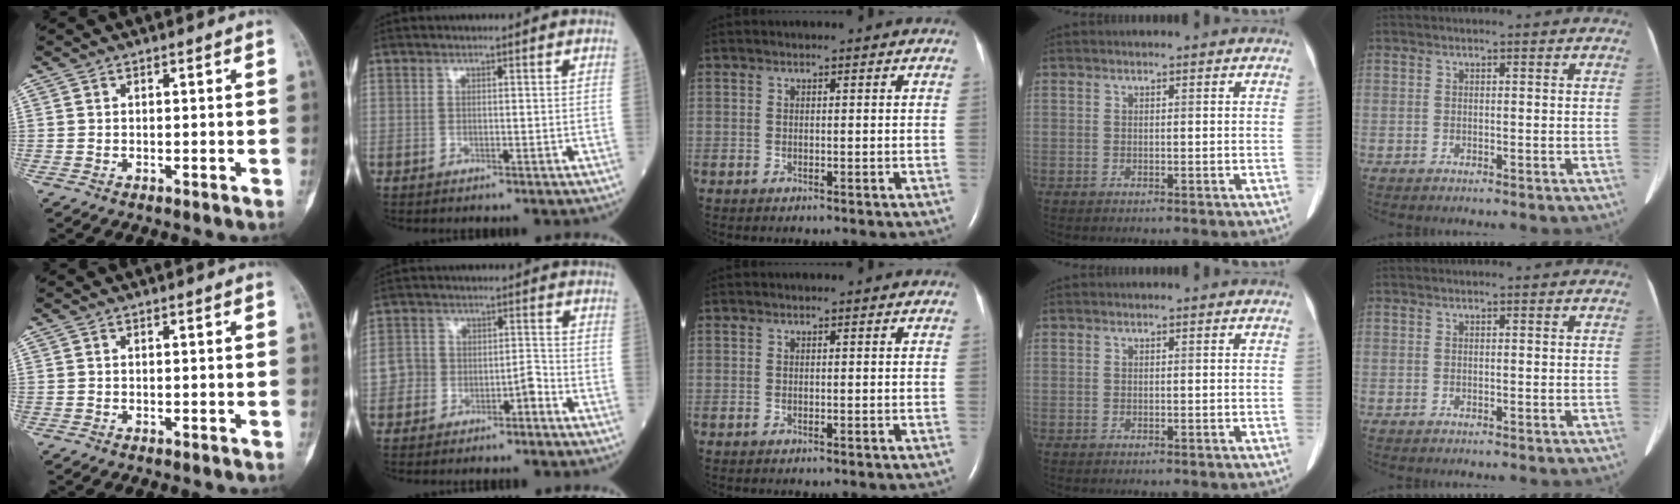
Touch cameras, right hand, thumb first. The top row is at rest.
{"index": {"total": 4.8, "force": [-2.9, 3.0, 2.4], "torque": [-0.035, 0.028, -0.049]}}